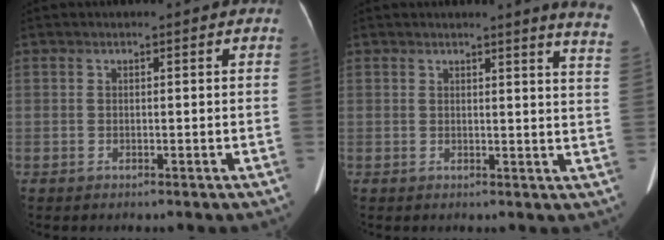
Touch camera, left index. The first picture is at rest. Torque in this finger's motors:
{"motor_torque": [-0.82, -0.81, -0.09, 0.03]}